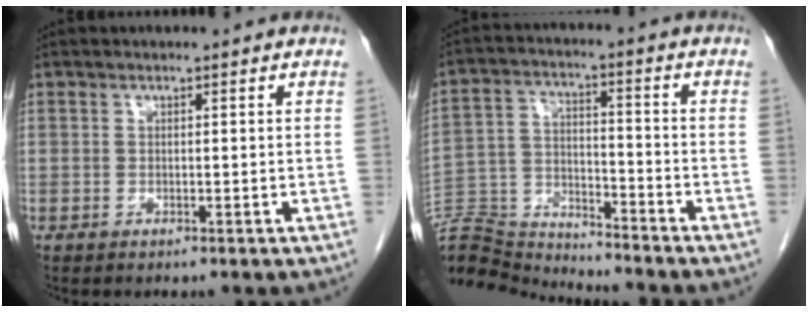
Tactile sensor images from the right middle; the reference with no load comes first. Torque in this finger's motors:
{"motor_torque": [0.18, -1.89, 0.73, 0.19]}